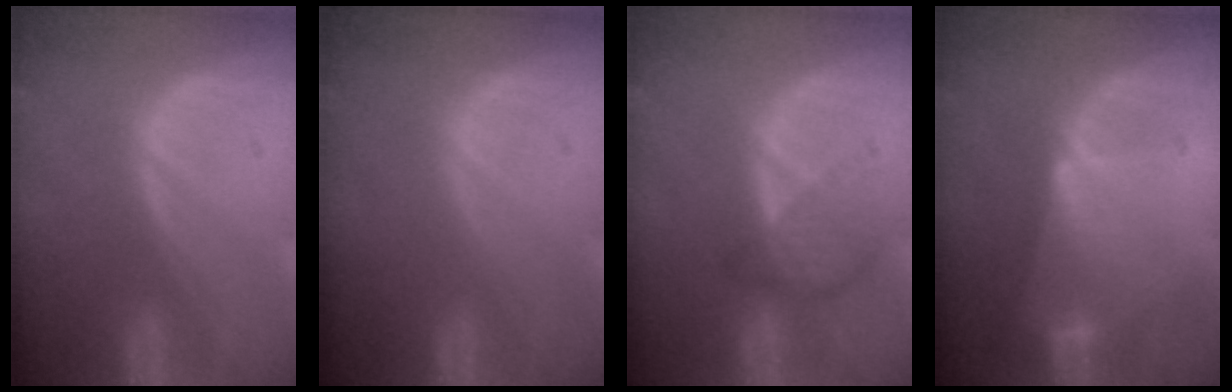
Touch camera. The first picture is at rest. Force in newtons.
{"total": 0.0}
{"total": 4.2, "press": 3.8, "slide": 1.8}
{"total": 6.6, "press": 6.2, "slide": 2.4}